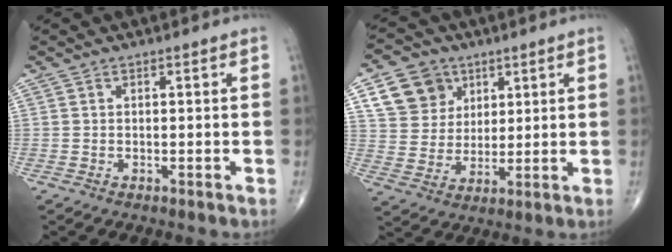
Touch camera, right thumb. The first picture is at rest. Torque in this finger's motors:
{"motor_torque": [0.35, 1.97, 0.58, 0.29, 0.03]}